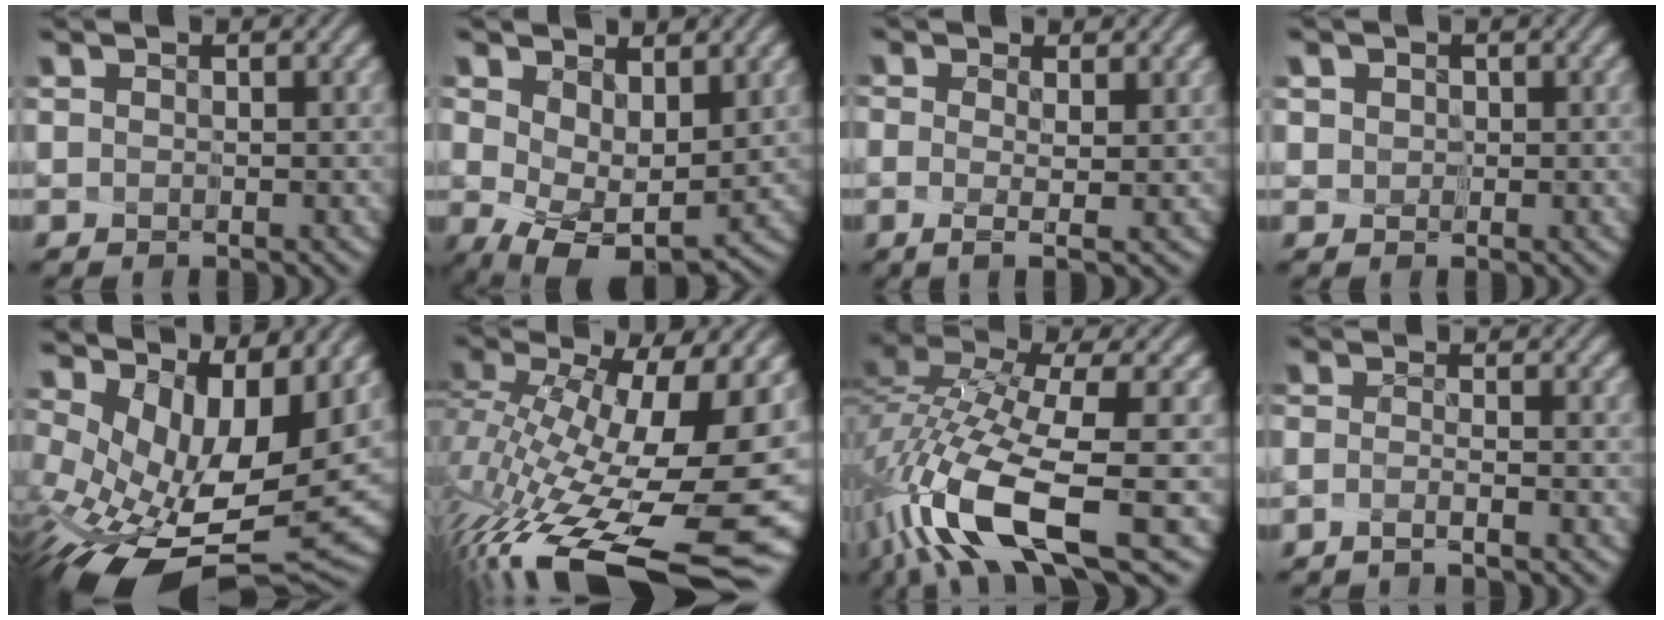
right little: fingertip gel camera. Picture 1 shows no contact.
{"total": 6.6, "force": [0.3, 3.5, 5.6], "torque": [-0.094, -0.030, 0.028]}
{"total": 1.5, "force": [-0.3, -0.7, 1.3], "torque": [-0.024, -0.021, 0.004]}
{"total": 1.3, "force": [0.3, 1.0, 0.7], "torque": [-0.017, 0.002, 0.004]}
{"total": 13.5, "force": [0.6, 6.4, 11.9], "torque": [-0.202, -0.053, 0.060]}
{"total": 16.4, "force": [-5.2, 5.7, 14.5], "torque": [-0.259, -0.036, -0.069]}
{"total": 10.9, "force": [-5.0, 2.5, 9.4], "torque": [-0.193, -0.021, -0.080]}
{"total": 2.3, "force": [-1.8, -1.4, -0.2], "torque": [0.004, -0.023, -0.020]}